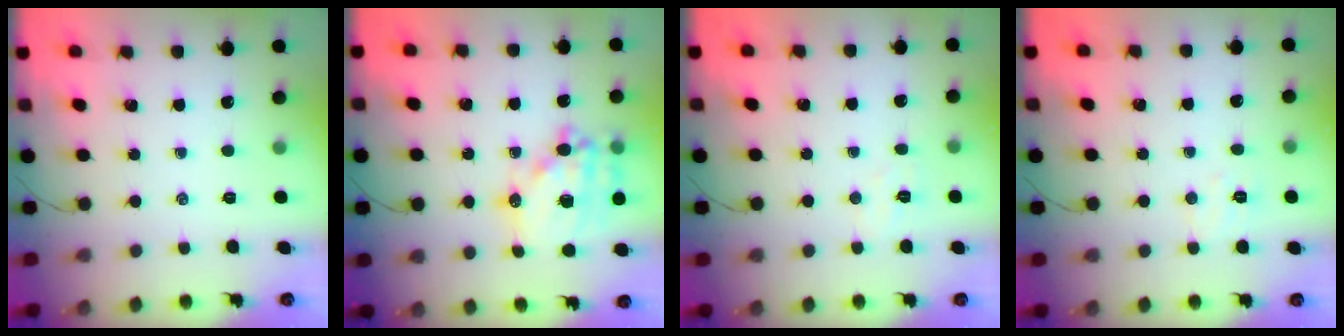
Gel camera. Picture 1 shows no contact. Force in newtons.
{"total": 19.5, "press": 19.1, "slide": 3.9}
{"total": 3.6, "press": 3.5, "slide": 0.8}
{"total": 3.8, "press": 3.7, "slide": 0.8}